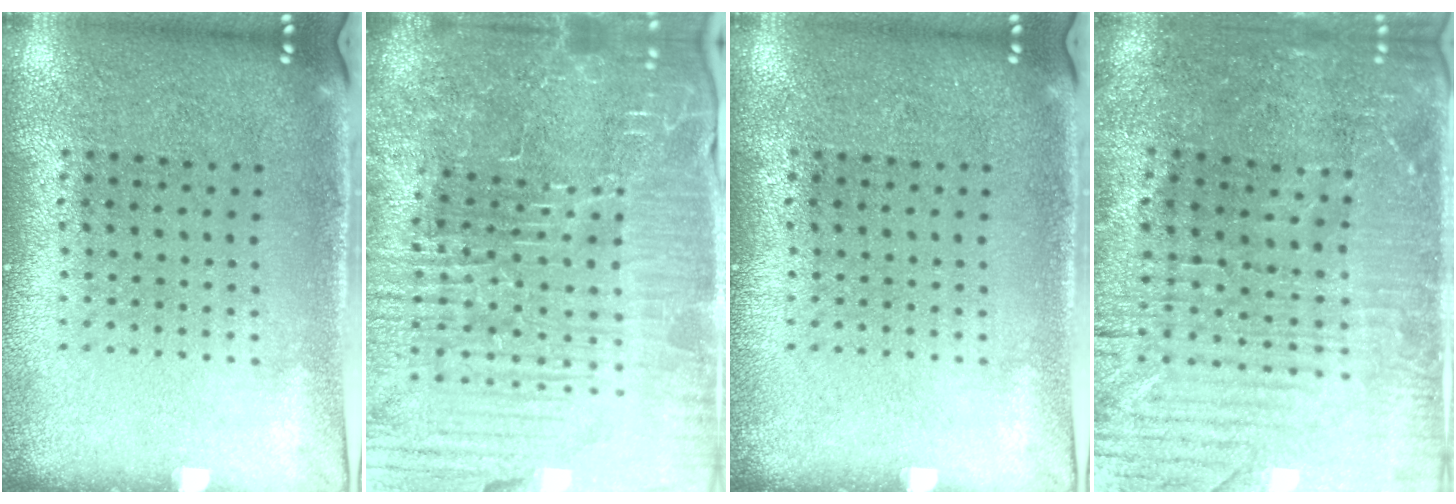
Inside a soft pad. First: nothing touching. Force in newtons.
{"total": 7.4, "press": 6.5, "slide": 3.5}
{"total": 0.0}
{"total": 3.2, "press": 3.2, "slide": 0.7}